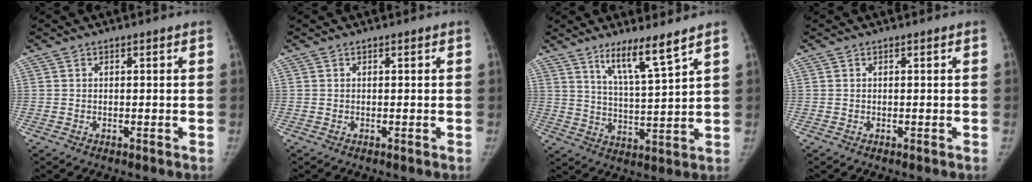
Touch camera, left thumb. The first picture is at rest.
{"total": 0.0}
{"total": 8.8, "force": [6.2, 0.3, 6.3], "torque": [-0.109, -0.051, 0.115]}
{"total": 0.0}